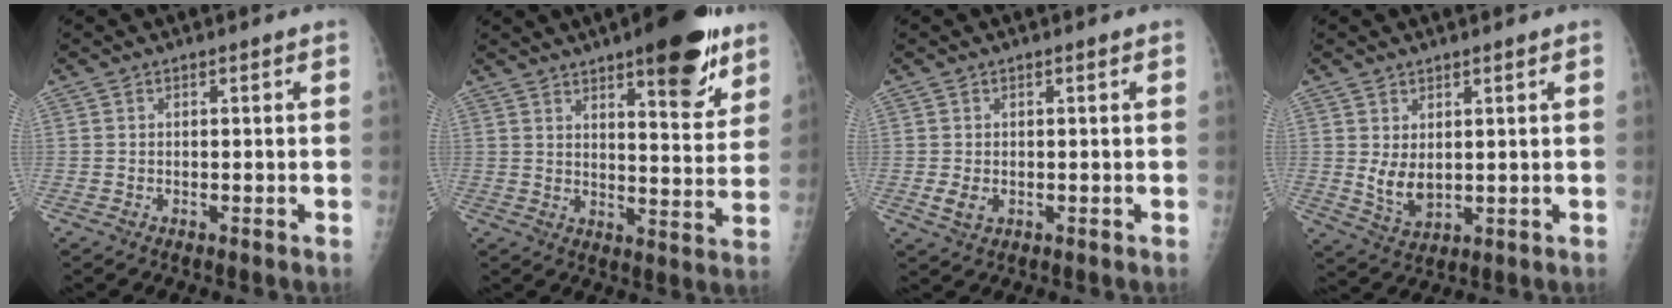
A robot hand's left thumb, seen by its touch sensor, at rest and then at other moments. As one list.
[{"total": 15.7, "force": [9.6, 4.9, 11.5], "torque": [-0.119, -0.049, 0.134]}, {"total": 2.4, "force": [-0.3, 1.7, 1.7], "torque": [-0.033, -0.005, -0.001]}, {"total": 5.2, "force": [1.3, 3.1, 4.0], "torque": [-0.061, -0.020, 0.036]}]